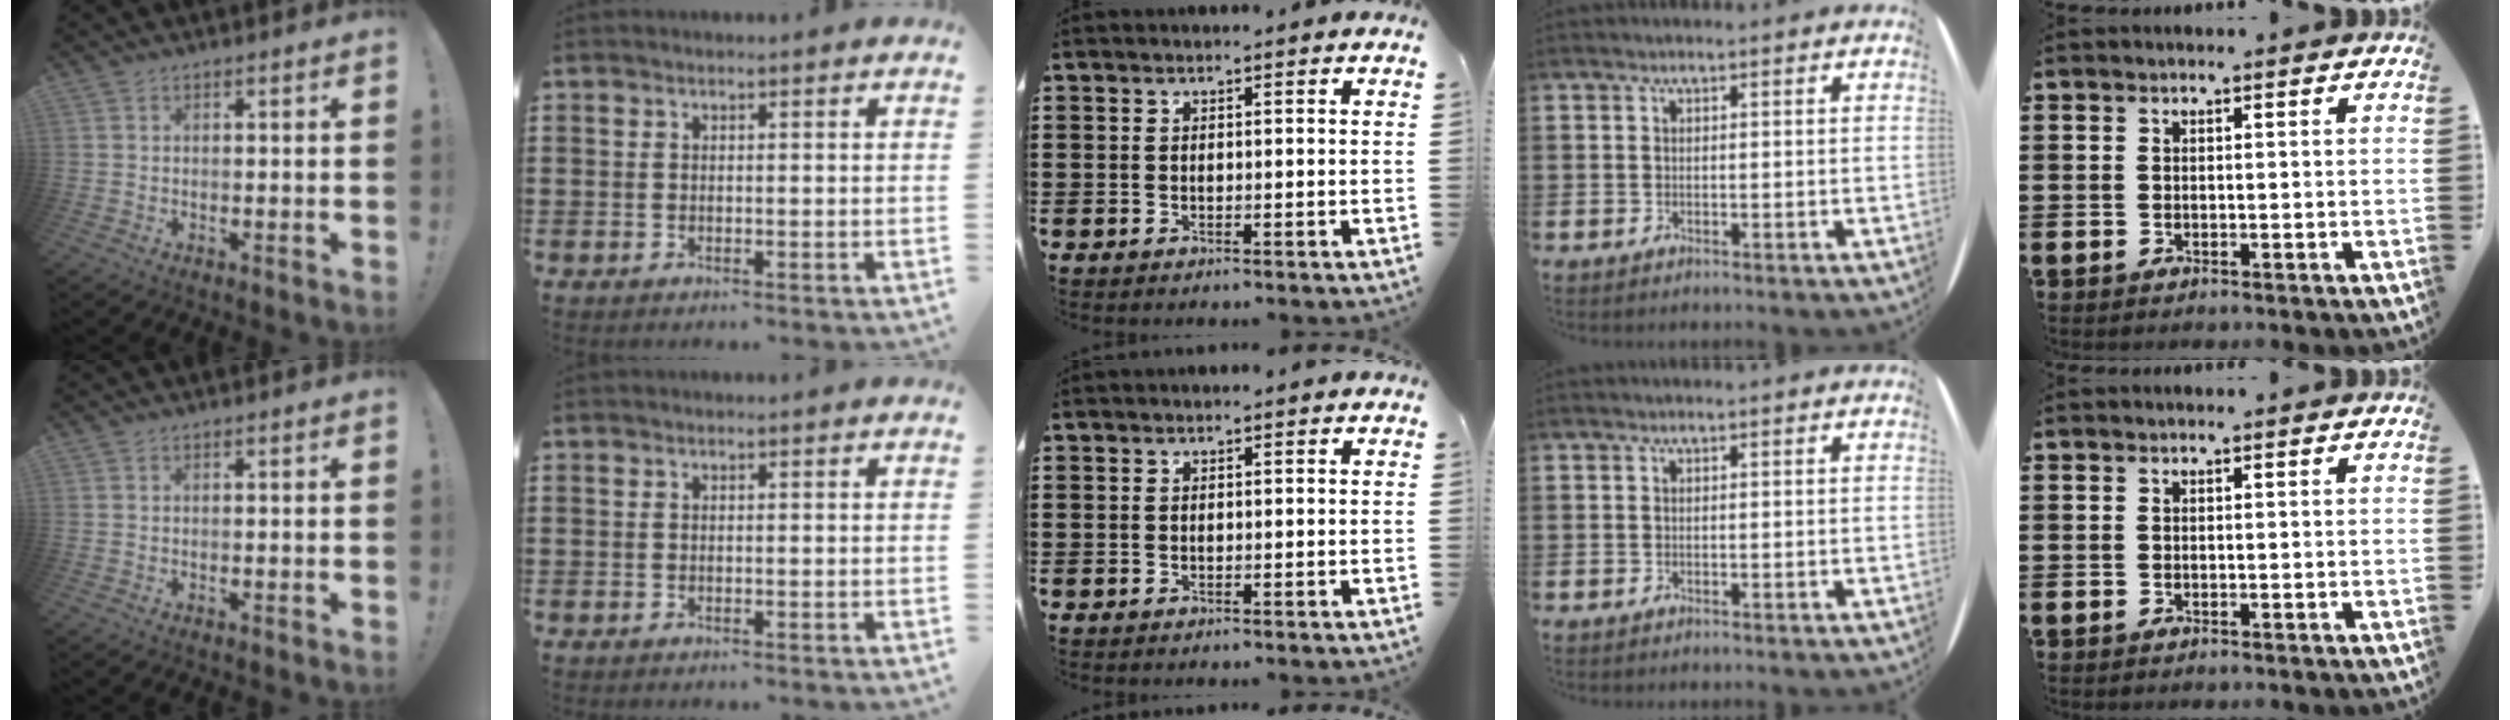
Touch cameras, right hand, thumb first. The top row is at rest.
{}